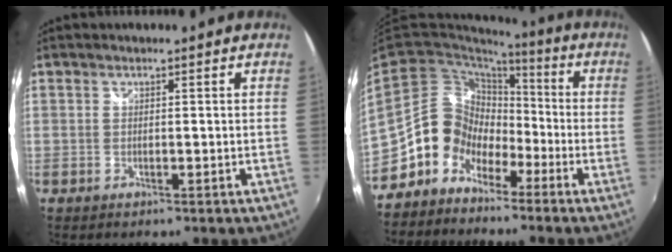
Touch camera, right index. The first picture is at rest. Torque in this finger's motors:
{"motor_torque": [0.07, -0.01, -0.47, -0.21]}